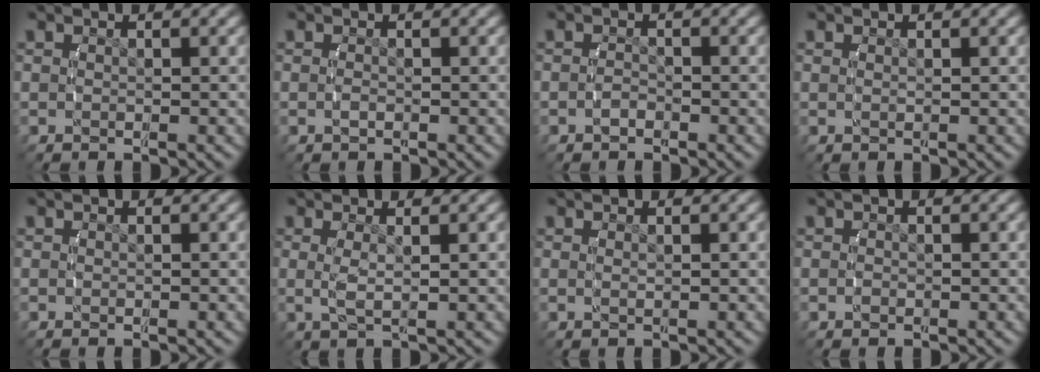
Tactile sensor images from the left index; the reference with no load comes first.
{"total": 0.6, "force": [-0.4, -0.1, 0.4], "torque": [-0.013, -0.003, -0.005]}
{"total": 0.9, "force": [-0.8, 0.3, 0.3], "torque": [-0.007, -0.001, -0.015]}
{"total": 0.6, "force": [0.1, -0.4, 0.5], "torque": [-0.013, -0.006, 0.007]}
{"total": 0.0}
{"total": 2.2, "force": [0.4, 0.1, 2.1], "torque": [-0.052, -0.008, 0.016]}
{"total": 0.9, "force": [0.3, -0.5, 0.7], "torque": [-0.015, -0.005, 0.010]}
{"total": 0.0}